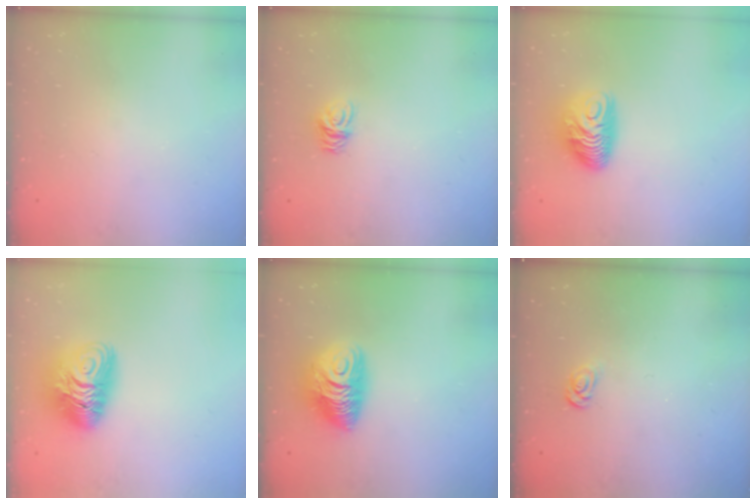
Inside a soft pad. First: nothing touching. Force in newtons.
{"total": 4.5, "press": 4.4, "slide": 0.3}
{"total": 9.8, "press": 9.8, "slide": 0.7}
{"total": 11.5, "press": 11.4, "slide": 1.1}
{"total": 10.8, "press": 10.7, "slide": 1.1}
{"total": 2.6, "press": 2.6, "slide": 0.3}